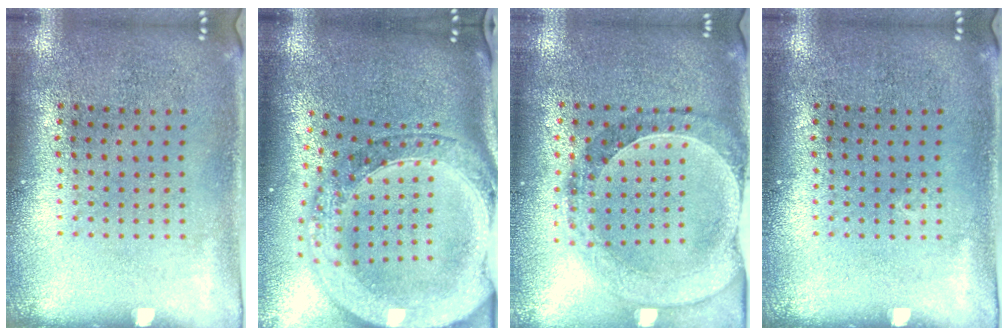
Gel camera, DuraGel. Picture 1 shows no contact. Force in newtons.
{"total": 3.8, "press": 3.0, "slide": 2.3}
{"total": 0.8, "press": 0.7, "slide": 0.3}
{"total": 0.0}